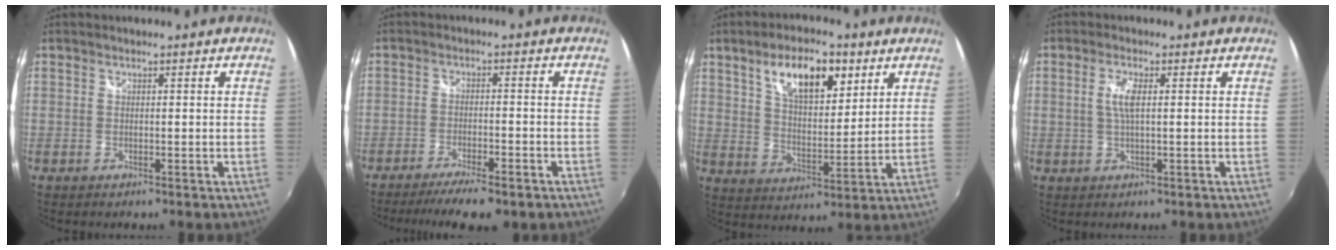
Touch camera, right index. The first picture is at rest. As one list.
[{"total": 10.8, "force": [-8.3, 2.5, 6.4], "torque": [-0.137, -0.027, -0.128]}, {"total": 12.9, "force": [6.8, 5.6, 9.4], "torque": [-0.153, 0.012, 0.118]}, {"total": 3.4, "force": [0.6, 0.6, 3.3], "torque": [-0.066, 0.004, 0.013]}]